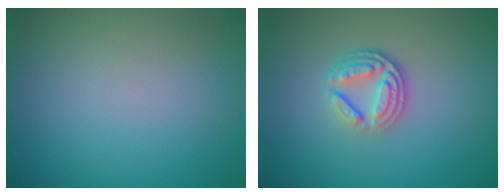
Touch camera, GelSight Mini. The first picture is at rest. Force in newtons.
{"total": 3.9, "press": 2.8, "slide": 2.7}